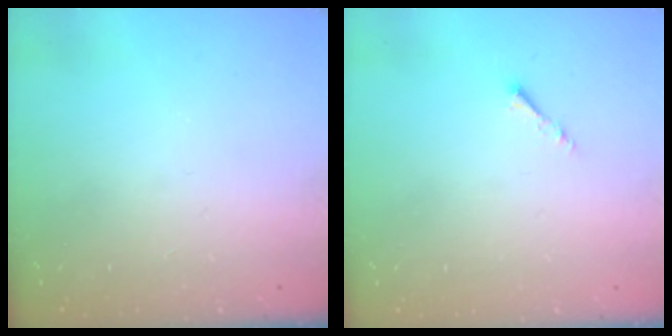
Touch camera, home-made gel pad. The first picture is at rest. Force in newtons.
{"total": 1.1, "press": 1.0, "slide": 0.3}